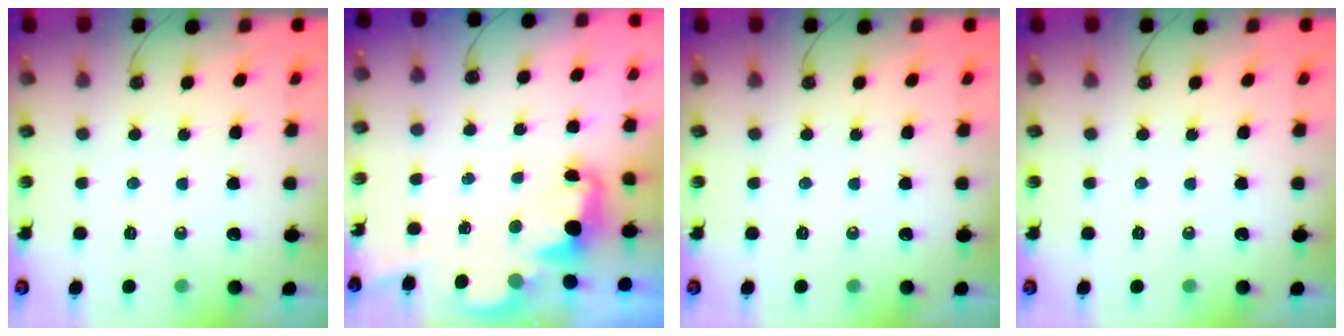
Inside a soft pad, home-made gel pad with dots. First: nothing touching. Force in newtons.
{"total": 2.4, "press": 2.3, "slide": 0.5}
{"total": 0.0}
{"total": 0.0}